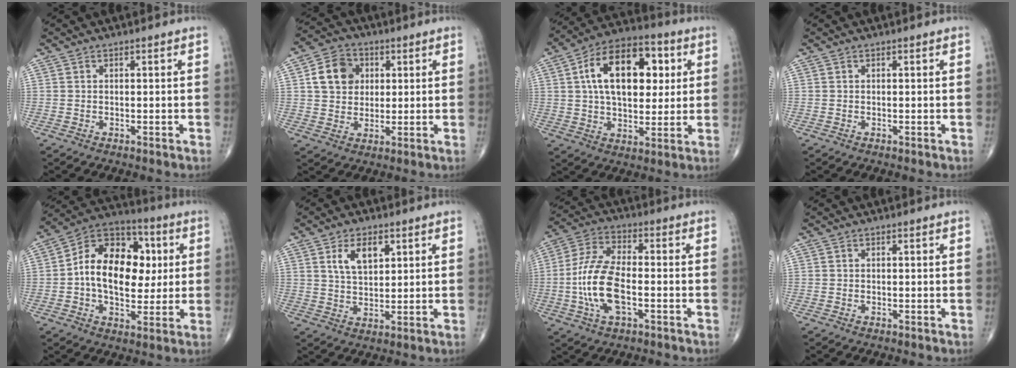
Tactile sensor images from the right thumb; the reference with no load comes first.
{"total": 9.0, "force": [2.1, 7.5, 4.5], "torque": [-0.055, 0.000, 0.032]}
{"total": 19.2, "force": [4.6, 11.1, 15.0], "torque": [-0.206, 0.011, 0.069]}
{"total": 0.0}
{"total": 18.2, "force": [1.3, 11.9, 13.7], "torque": [-0.183, 0.022, 0.013]}
{"total": 6.8, "force": [2.9, 3.7, 5.0], "torque": [-0.076, -0.014, 0.056]}
{"total": 12.7, "force": [-2.6, 5.8, 11.0], "torque": [-0.235, 0.021, -0.054]}
{"total": 0.0}